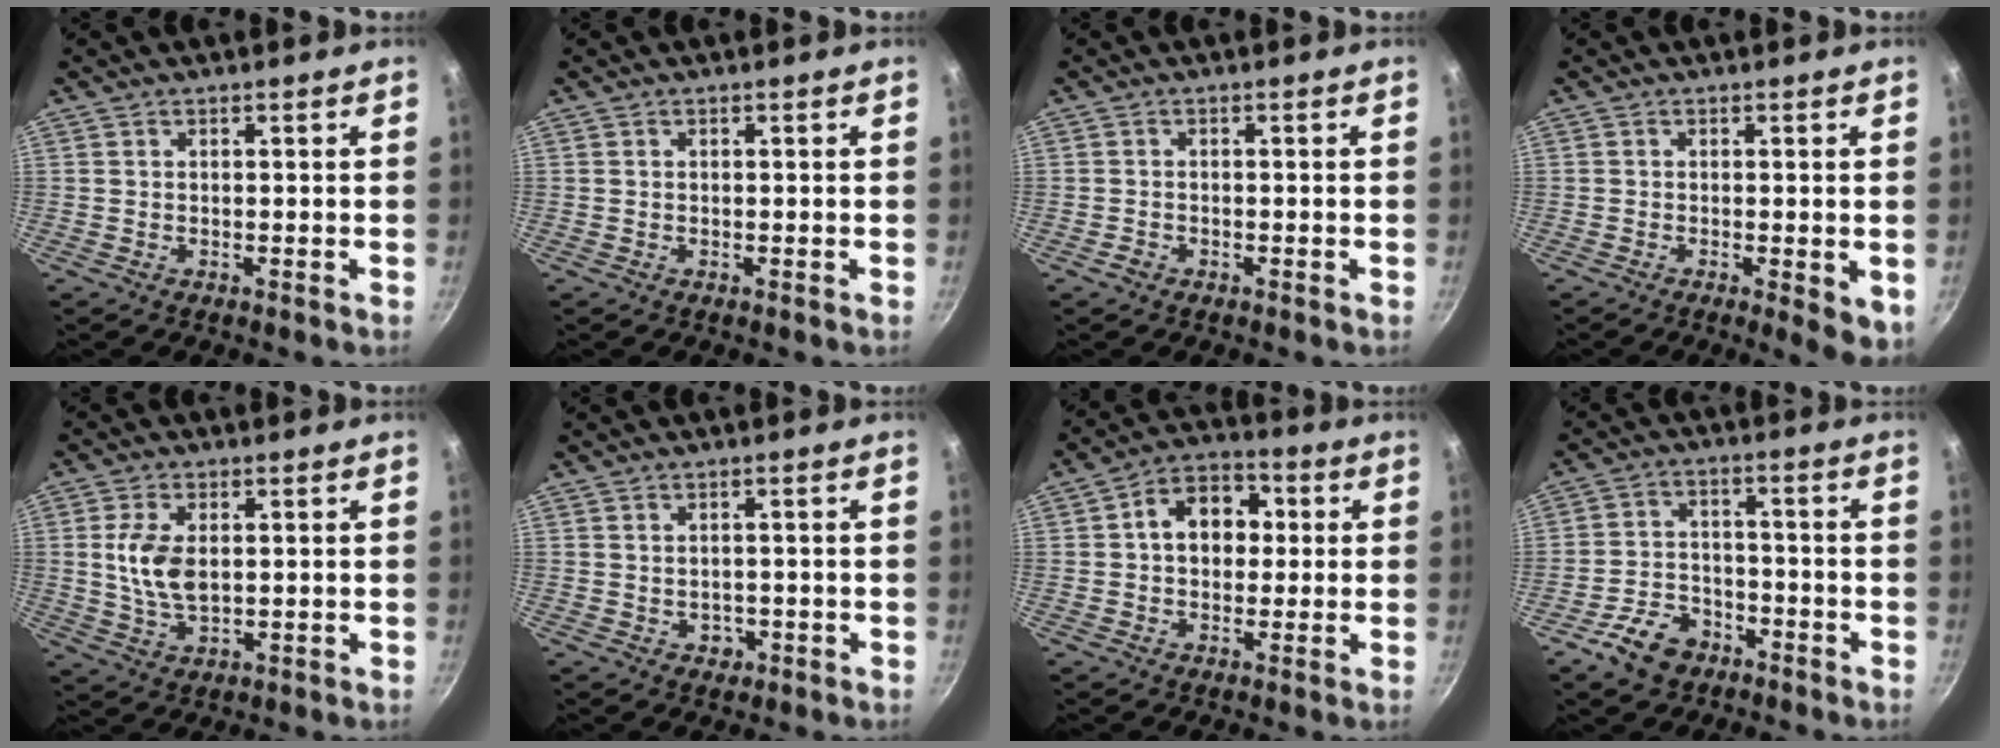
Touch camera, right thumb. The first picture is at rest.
{"total": 0.0}
{"total": 1.2, "force": [-0.8, 0.8, 0.5], "torque": [-0.012, 0.009, -0.015]}
{"total": 5.7, "force": [-1.4, 1.8, 5.3], "torque": [-0.061, -0.007, -0.016]}
{"total": 7.9, "force": [0.9, 4.4, 6.5], "torque": [-0.126, -0.007, 0.019]}
{"total": 2.2, "force": [-0.5, 1.8, 1.1], "torque": [-0.012, 0.002, 0.000]}
{"total": 10.5, "force": [1.3, 7.8, 6.9], "torque": [-0.063, 0.023, 0.005]}
{"total": 8.6, "force": [-5.2, 5.6, 4.0], "torque": [-0.060, 0.042, -0.092]}